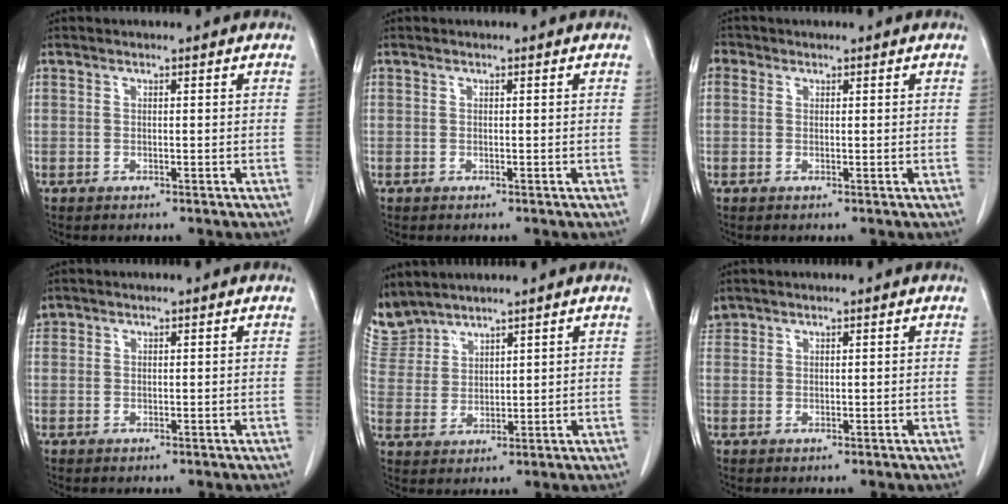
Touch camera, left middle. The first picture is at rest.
{"total": 0.0}
{"total": 1.3, "force": [0.5, 1.2, 0.2], "torque": [0.004, 0.004, 0.005]}
{"total": 1.0, "force": [0.8, 0.6, -0.2], "torque": [0.004, 0.013, 0.016]}
{"total": 6.0, "force": [5.9, 1.0, -0.4], "torque": [-0.003, 0.005, 0.135]}
{"total": 1.4, "force": [1.3, 0.5, -0.3], "torque": [0.005, 0.011, 0.027]}